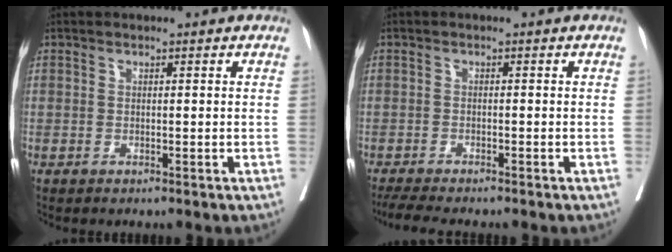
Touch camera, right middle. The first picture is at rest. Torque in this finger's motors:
{"motor_torque": [0.26, -0.25, 0.02, 0.01]}